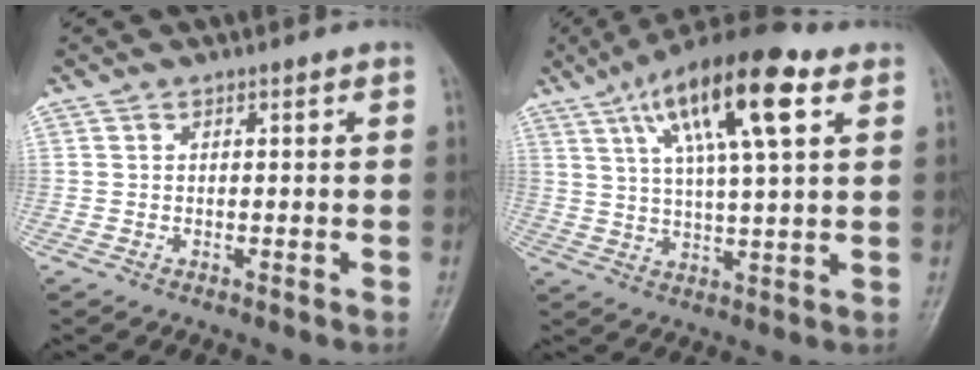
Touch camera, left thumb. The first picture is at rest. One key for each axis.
{"total": 17.8, "fx": 8.0, "fy": 4.9, "fz": 15.1, "tx": -0.242, "ty": -0.006, "tz": 0.131}